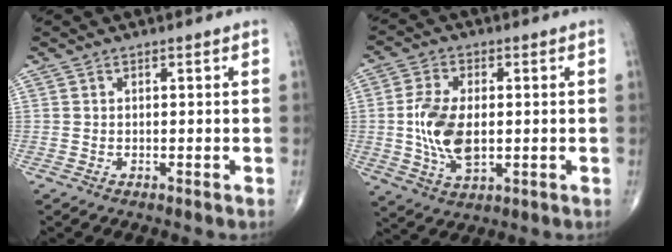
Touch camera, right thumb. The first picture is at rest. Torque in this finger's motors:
{"motor_torque": [0.79, 2.18, 0.68, -0.65, 0.38]}